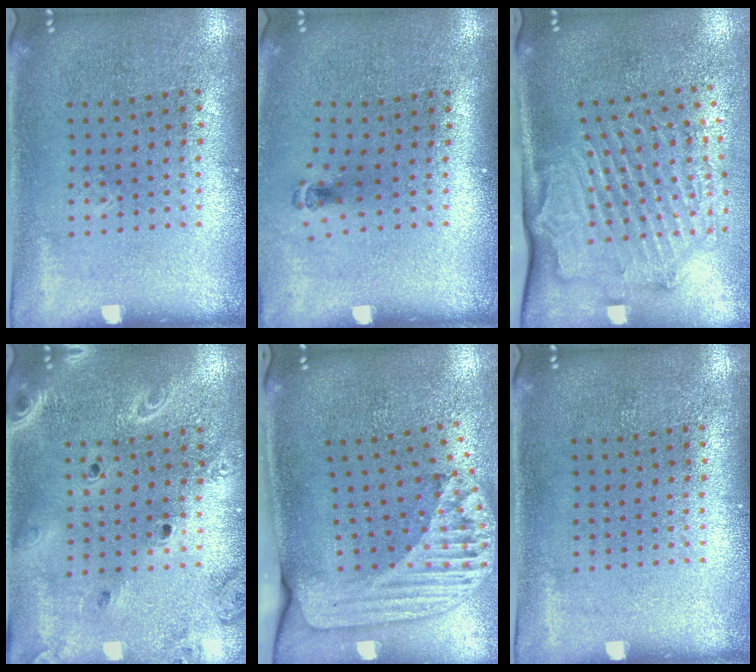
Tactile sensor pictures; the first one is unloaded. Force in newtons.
{"total": 0.5, "press": 0.3, "slide": 0.4}
{"total": 2.1, "press": 2.1, "slide": 0.5}
{"total": 2.0, "press": 1.9, "slide": 0.7}
{"total": 2.4, "press": 1.7, "slide": 1.7}
{"total": 0.0}